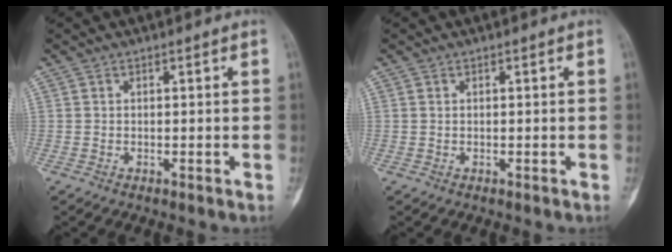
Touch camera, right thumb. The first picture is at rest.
{"total": 0.0}